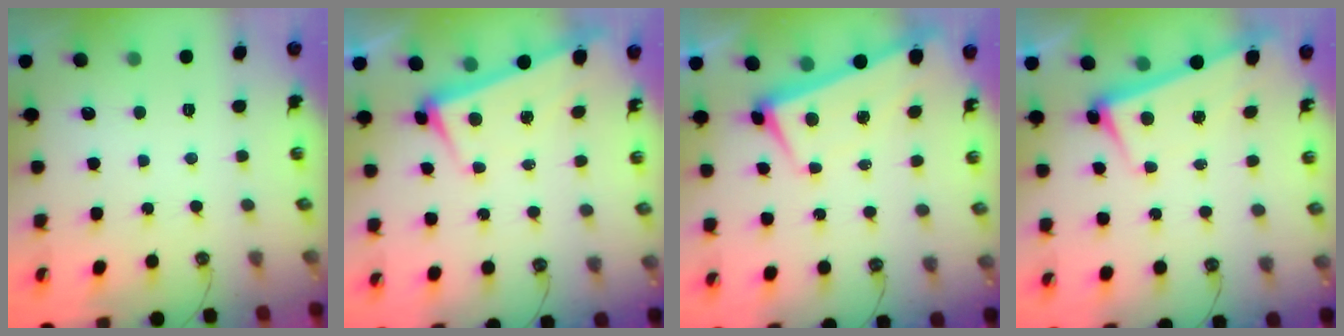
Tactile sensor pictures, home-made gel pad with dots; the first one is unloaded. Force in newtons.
{"total": 3.3, "press": 3.1, "slide": 0.9}
{"total": 1.6, "press": 0.6, "slide": 1.4}
{"total": 2.6, "press": 2.4, "slide": 1.0}